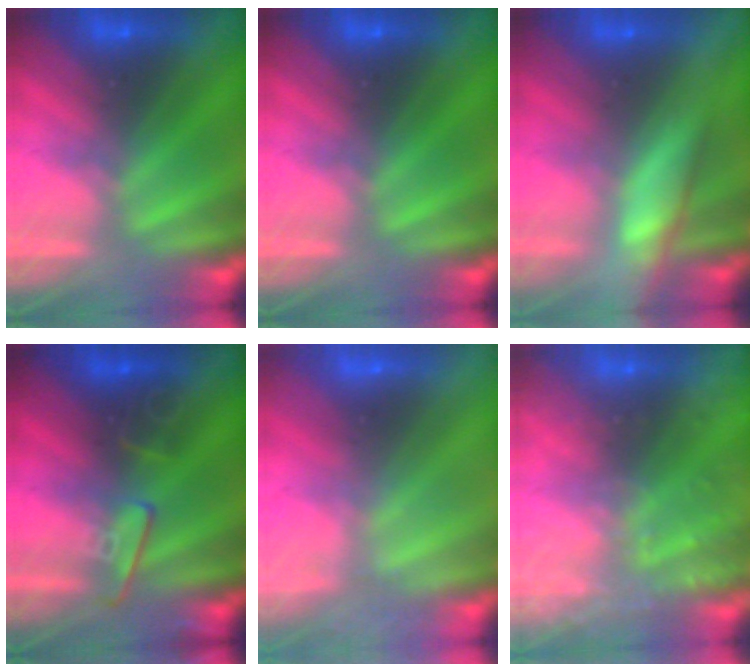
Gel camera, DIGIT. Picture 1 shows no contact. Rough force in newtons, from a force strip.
{"total": 0.0}
{"total": 5.9}
{"total": 2.5}
{"total": 2.4}
{"total": 13.7}